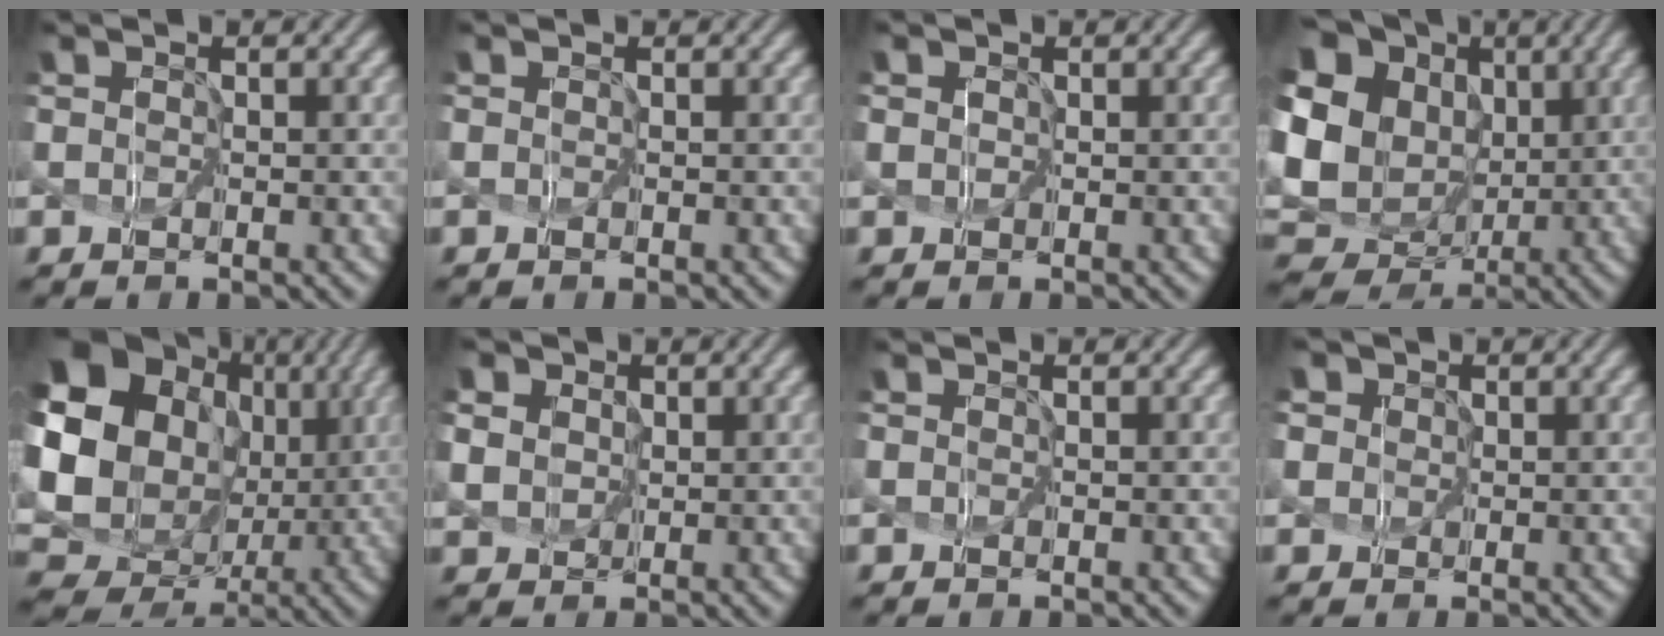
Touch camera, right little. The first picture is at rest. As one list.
[{"total": 0.0}, {"total": 2.2, "force": [0.9, 1.8, 1.0], "torque": [-0.011, 0.023, -0.010]}, {"total": 18.4, "force": [2.5, 16.4, 8.0], "torque": [-0.230, 0.014, 0.028]}, {"total": 18.8, "force": [3.0, 16.0, 9.3], "torque": [-0.213, -0.008, 0.056]}, {"total": 9.1, "force": [3.9, 7.4, 3.8], "torque": [-0.118, 0.028, 0.063]}, {"total": 0.0}, {"total": 7.2, "force": [2.9, 5.9, 2.9], "torque": [-0.076, 0.036, 0.018]}]